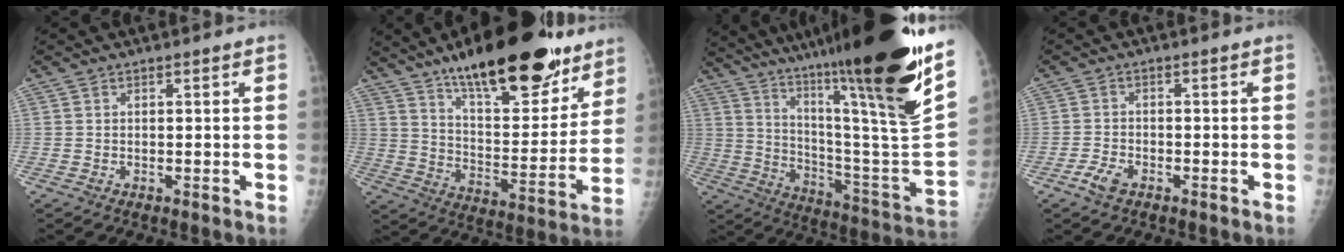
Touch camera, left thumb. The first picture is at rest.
{"total": 26.2, "force": [18.2, 9.0, 16.6], "torque": [-0.210, -0.080, 0.283]}
{"total": 36.3, "force": [24.3, 3.2, 26.8], "torque": [-0.348, -0.113, 0.372]}
{"total": 3.0, "force": [-1.9, 1.5, 1.8], "torque": [-0.040, 0.006, -0.036]}